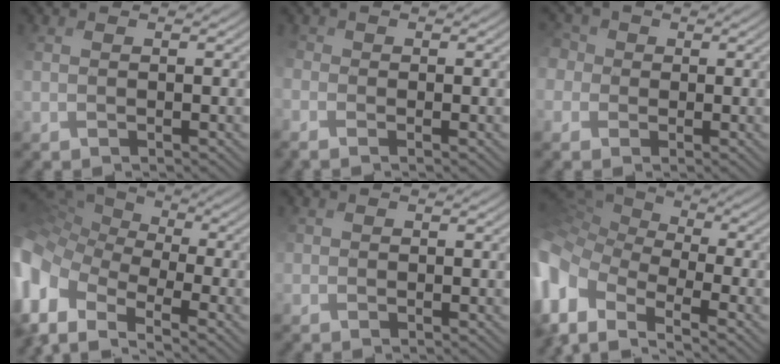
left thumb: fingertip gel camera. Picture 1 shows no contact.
{"total": 2.0, "force": [-1.3, 0.9, 1.2], "torque": [-0.033, -0.007, -0.030]}
{"total": 5.3, "force": [0.5, 4.9, 2.0], "torque": [-0.091, 0.015, -0.020]}
{"total": 14.0, "force": [-3.2, 9.3, 9.9], "torque": [-0.292, -0.025, -0.015]}
{"total": 0.9, "force": [0.3, 0.9, -0.1], "torque": [0.007, 0.000, 0.002]}
{"total": 12.6, "force": [-3.4, 7.8, 9.3], "torque": [-0.271, -0.017, -0.027]}